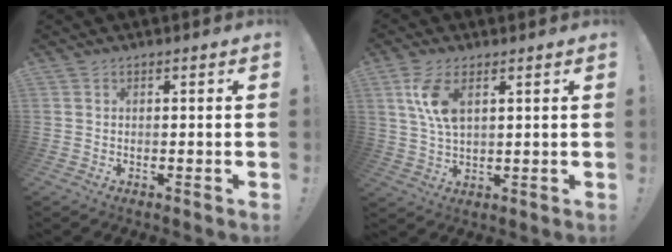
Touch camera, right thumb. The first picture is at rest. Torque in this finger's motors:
{"motor_torque": [-0.11, 0.01, 0.68, 0.71, 0.10]}